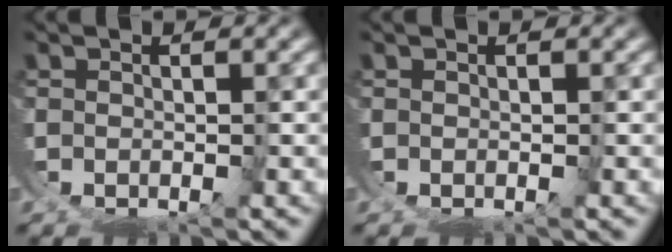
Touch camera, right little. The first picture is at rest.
{"total": 0.0}